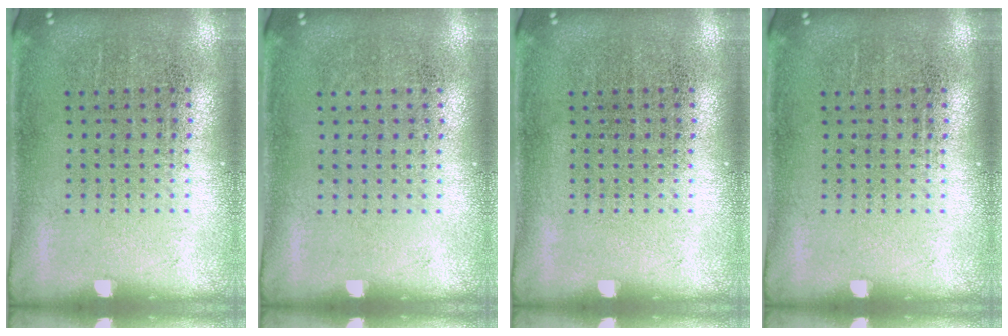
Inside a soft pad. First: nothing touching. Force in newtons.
{"total": 0.0}
{"total": 0.0}
{"total": 0.0}